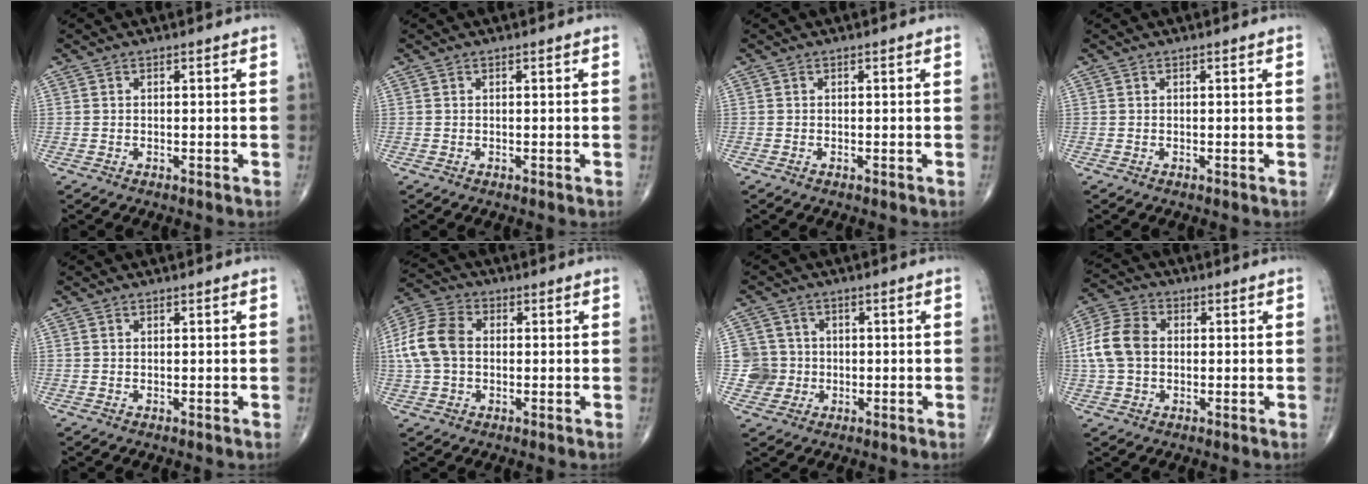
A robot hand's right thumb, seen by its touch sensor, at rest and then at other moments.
{"total": 0.0}
{"total": 0.0}
{"total": 0.0}
{"total": 0.0}
{"total": 10.5, "force": [0.5, 7.5, 7.3], "torque": [-0.154, 0.025, 0.004]}
{"total": 5.4, "force": [-0.4, 5.4, 0.1], "torque": [0.027, 0.011, -0.011]}
{"total": 9.5, "force": [0.3, 6.9, 6.4], "torque": [-0.132, 0.022, 0.000]}